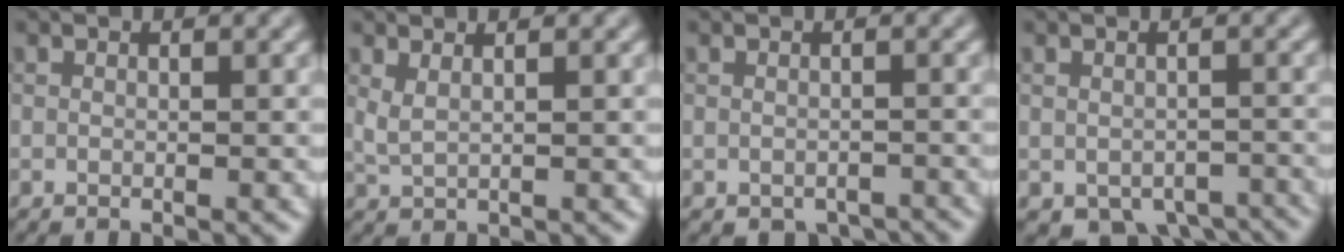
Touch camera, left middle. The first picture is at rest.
{"total": 1.6, "force": [1.0, 0.6, 1.1], "torque": [-0.022, -0.003, 0.019]}
{"total": 2.0, "force": [-1.5, 1.0, 0.8], "torque": [-0.011, -0.009, -0.018]}
{"total": 4.3, "force": [-2.7, 2.6, 2.2], "torque": [-0.021, -0.019, -0.029]}